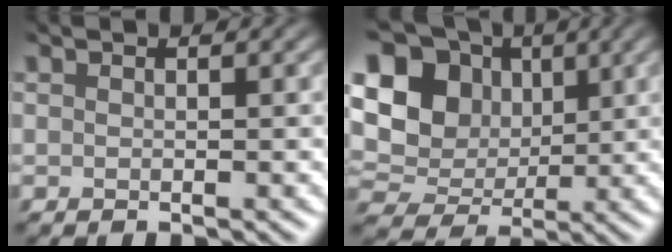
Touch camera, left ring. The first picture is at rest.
{"total": 9.5, "force": [1.2, 7.9, 5.2], "torque": [-0.115, 0.009, 0.026]}